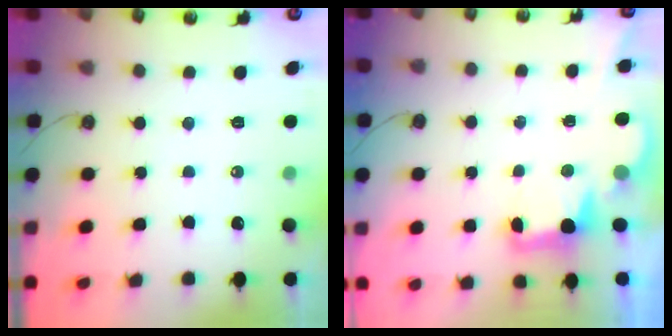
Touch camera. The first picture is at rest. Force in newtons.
{"total": 3.0, "press": 2.9, "slide": 0.6}